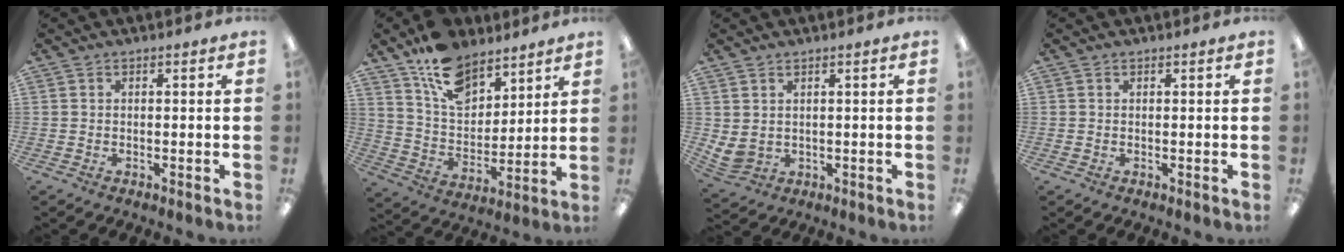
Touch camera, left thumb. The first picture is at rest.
{"total": 14.5, "force": [10.7, 7.6, 6.1], "torque": [-0.116, -0.057, 0.202]}
{"total": 3.6, "force": [1.5, 2.7, 1.8], "torque": [-0.050, -0.008, 0.029]}
{"total": 0.0}